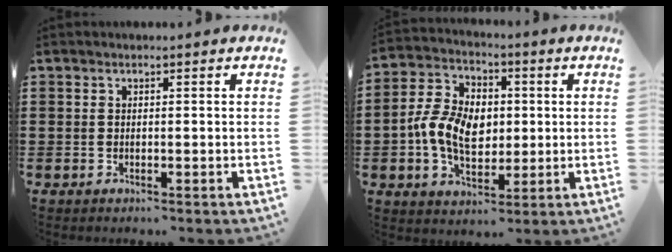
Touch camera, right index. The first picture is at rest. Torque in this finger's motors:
{"motor_torque": [1.95, 0.19, 1.05, 0.21]}